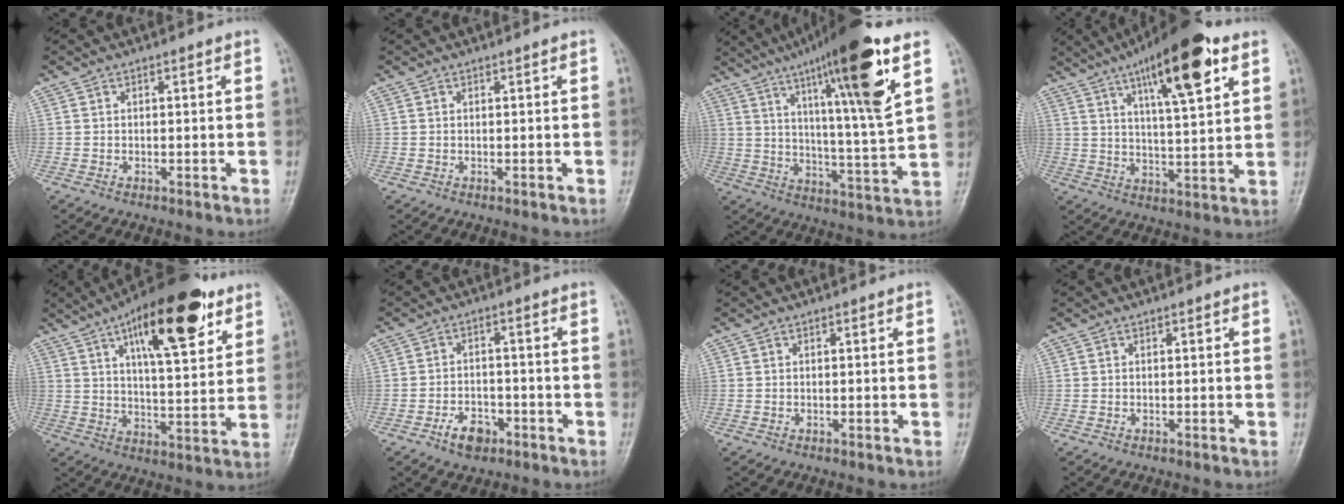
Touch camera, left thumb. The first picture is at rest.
{"total": 0.0}
{"total": 20.5, "force": [10.8, 2.0, 17.2], "torque": [-0.261, -0.043, 0.171]}
{"total": 17.9, "force": [9.2, 4.8, 14.6], "torque": [-0.208, -0.026, 0.144]}
{"total": 20.7, "force": [10.8, 7.4, 16.0], "torque": [-0.217, -0.031, 0.166]}
{"total": 5.5, "force": [-3.1, 3.4, 2.9], "torque": [-0.035, 0.022, -0.052]}
{"total": 0.0}
{"total": 0.0}